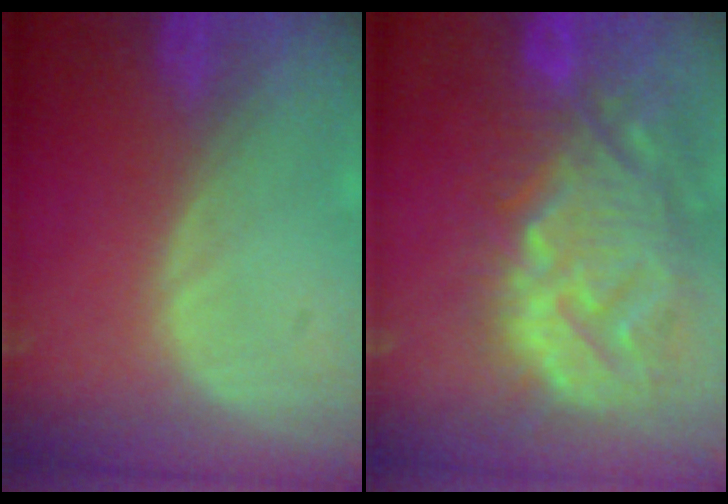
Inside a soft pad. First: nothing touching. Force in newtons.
{"total": 14.4, "press": 12.4, "slide": 7.4}